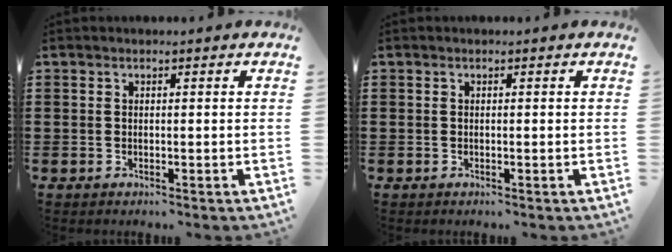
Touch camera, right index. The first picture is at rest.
{"total": 0.0}